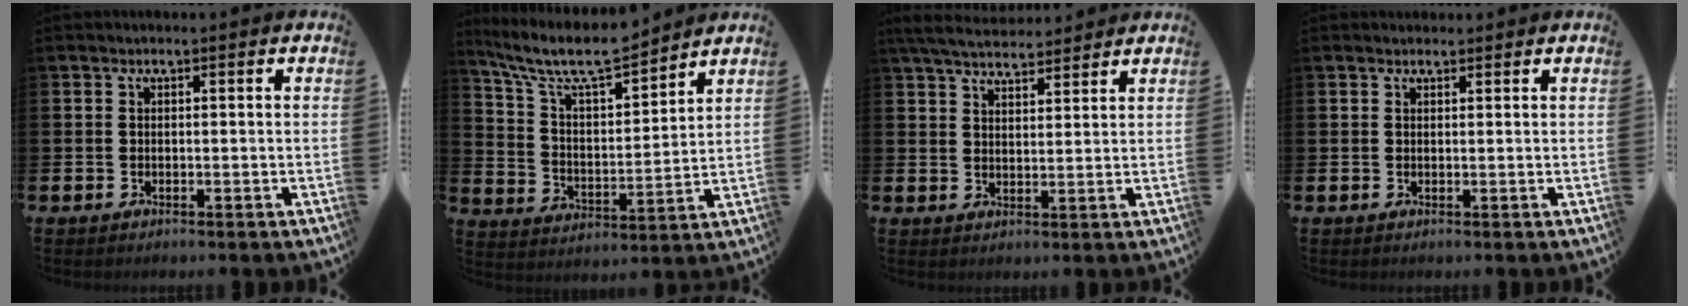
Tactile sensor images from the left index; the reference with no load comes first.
{"total": 9.2, "force": [8.4, 1.7, 3.4], "torque": [-0.107, -0.047, 0.147]}
{"total": 5.6, "force": [5.3, 1.2, 1.4], "torque": [-0.042, -0.021, 0.097]}
{"total": 1.2, "force": [1.1, 0.5, 0.1], "torque": [0.007, 0.002, 0.018]}